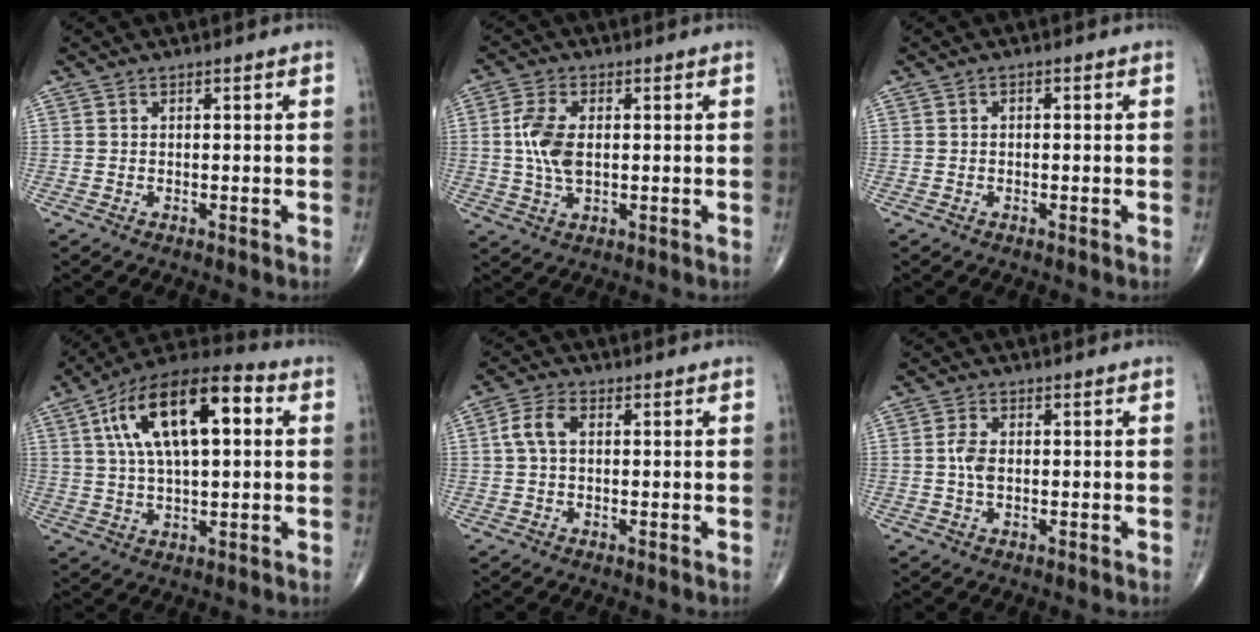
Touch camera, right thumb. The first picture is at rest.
{"total": 7.3, "force": [0.6, 3.9, 6.1], "torque": [-0.133, 0.000, 0.011]}
{"total": 0.8, "force": [0.1, 0.5, 0.6], "torque": [-0.006, 0.004, -0.002]}
{"total": 19.6, "force": [5.1, 8.6, 16.9], "torque": [-0.283, 0.023, 0.076]}
{"total": 4.6, "force": [0.7, 2.7, 3.6], "torque": [-0.082, 0.014, 0.009]}
{"total": 3.2, "force": [0.0, 1.8, 2.6], "torque": [-0.054, 0.003, -0.002]}